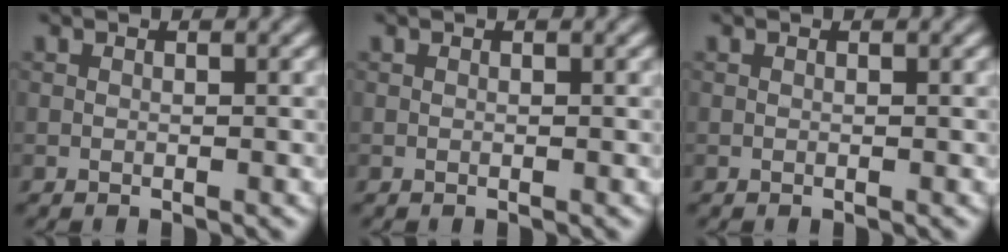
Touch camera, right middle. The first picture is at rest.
{"total": 0.0}
{"total": 0.0}